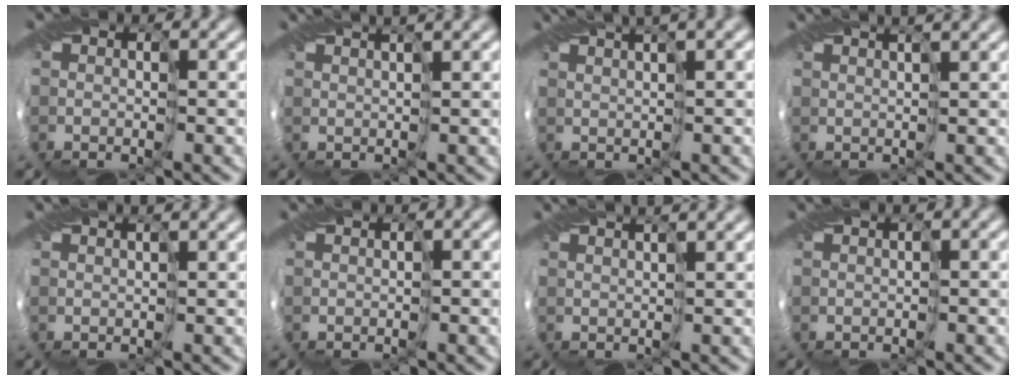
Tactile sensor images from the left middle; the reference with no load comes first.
{"total": 2.7, "force": [2.0, 0.1, 1.9], "torque": [-0.037, 0.008, 0.029]}
{"total": 4.3, "force": [2.7, 0.4, 3.4], "torque": [-0.058, 0.015, 0.046]}
{"total": 3.2, "force": [2.4, 0.4, 2.0], "torque": [-0.030, 0.014, 0.022]}
{"total": 1.5, "force": [1.2, 0.0, 0.8], "torque": [-0.018, 0.002, 0.017]}
{"total": 0.6, "force": [0.3, 0.0, 0.5], "torque": [-0.012, 0.002, 0.006]}
{"total": 3.2, "force": [2.6, 0.5, 1.9], "torque": [-0.027, 0.014, 0.022]}
{"total": 0.9, "force": [0.3, 0.0, 0.8], "torque": [-0.018, 0.003, 0.007]}